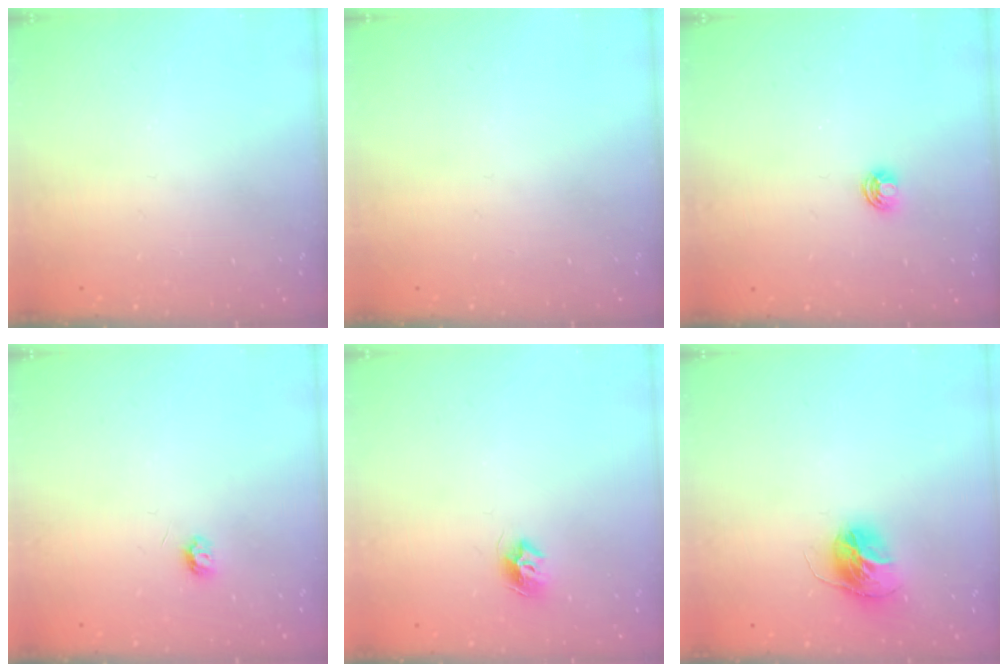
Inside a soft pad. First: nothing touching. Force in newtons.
{"total": 0.0}
{"total": 4.2, "press": 4.2, "slide": 0.6}
{"total": 4.2, "press": 4.1, "slide": 0.4}
{"total": 8.2, "press": 8.1, "slide": 0.5}
{"total": 12.9, "press": 12.8, "slide": 1.2}